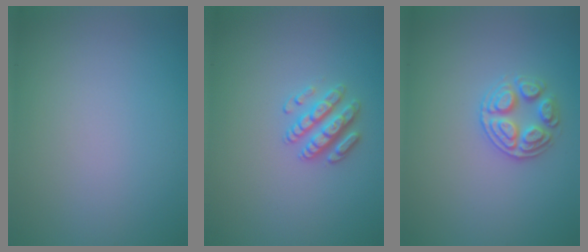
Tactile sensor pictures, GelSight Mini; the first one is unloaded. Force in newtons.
{"total": 2.6, "press": 2.6, "slide": 0.6}
{"total": 2.6, "press": 2.6, "slide": 0.6}